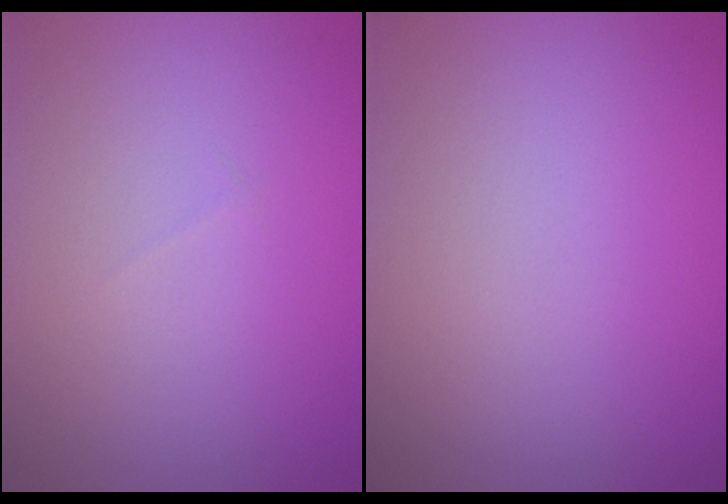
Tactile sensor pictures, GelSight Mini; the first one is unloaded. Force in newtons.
{"total": 0.0}